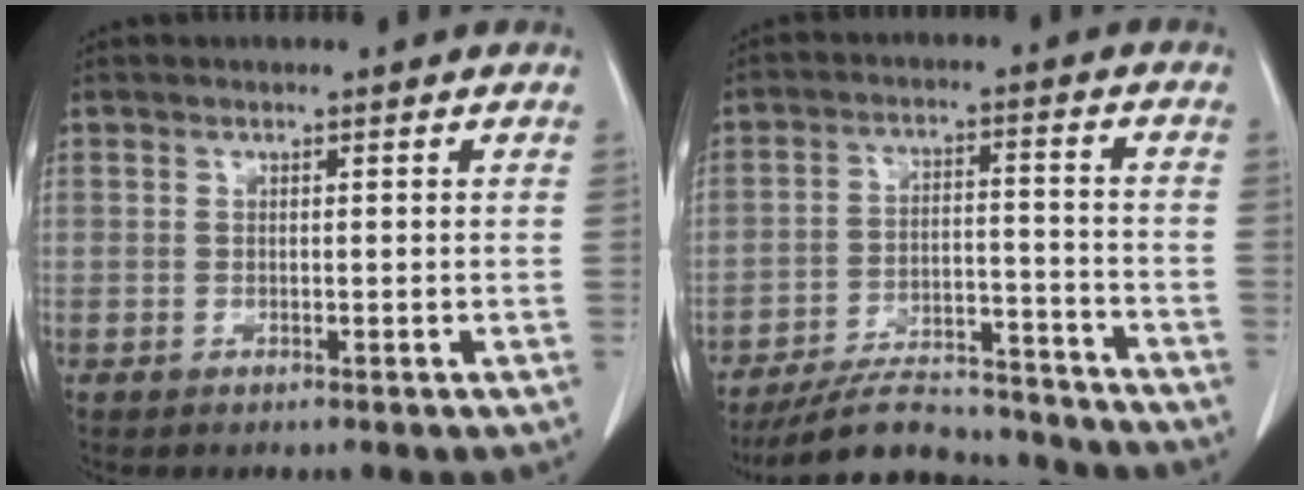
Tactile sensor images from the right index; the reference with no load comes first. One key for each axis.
{"total": 15.9, "fx": -14.9, "fy": 3.7, "fz": 4.2, "tx": -0.070, "ty": 0.018, "tz": -0.223}